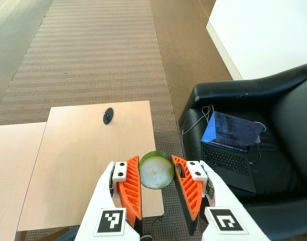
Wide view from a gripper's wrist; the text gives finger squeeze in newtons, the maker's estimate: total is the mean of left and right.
{"total": 11.9, "left": 12.1, "right": 11.7}